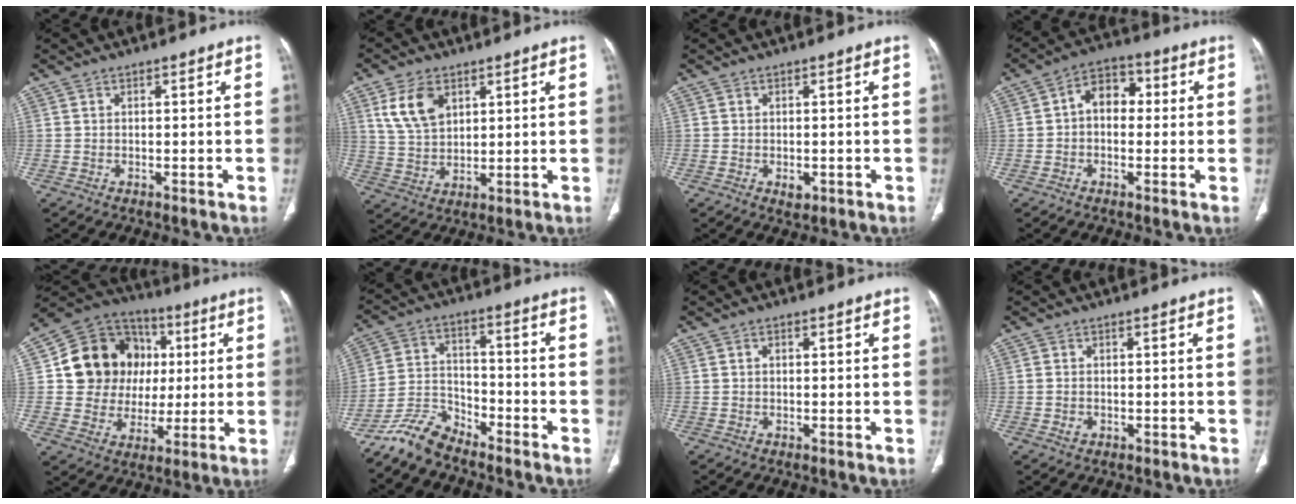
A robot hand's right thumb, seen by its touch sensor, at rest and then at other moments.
{"total": 8.8, "force": [4.0, 5.5, 5.5], "torque": [-0.090, -0.014, 0.085]}
{"total": 1.9, "force": [-0.6, 1.2, 1.3], "torque": [-0.013, -0.001, -0.003]}
{"total": 7.3, "force": [0.4, 5.2, 5.1], "torque": [-0.051, 0.026, -0.005]}
{"total": 18.1, "force": [2.9, 15.9, 8.1], "torque": [-0.094, 0.022, 0.061]}
{"total": 7.9, "force": [-7.1, 3.0, 1.8], "torque": [-0.034, 0.052, -0.147]}
{"total": 1.0, "force": [0.3, 0.6, 0.7], "torque": [-0.012, 0.002, 0.004]}
{"total": 1.7, "force": [-0.4, 1.4, 0.9], "torque": [-0.014, 0.005, -0.004]}